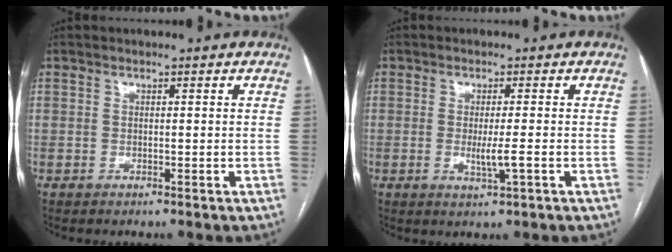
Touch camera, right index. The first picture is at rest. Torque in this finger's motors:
{"motor_torque": [-0.04, -0.04, -0.06, 0.00]}